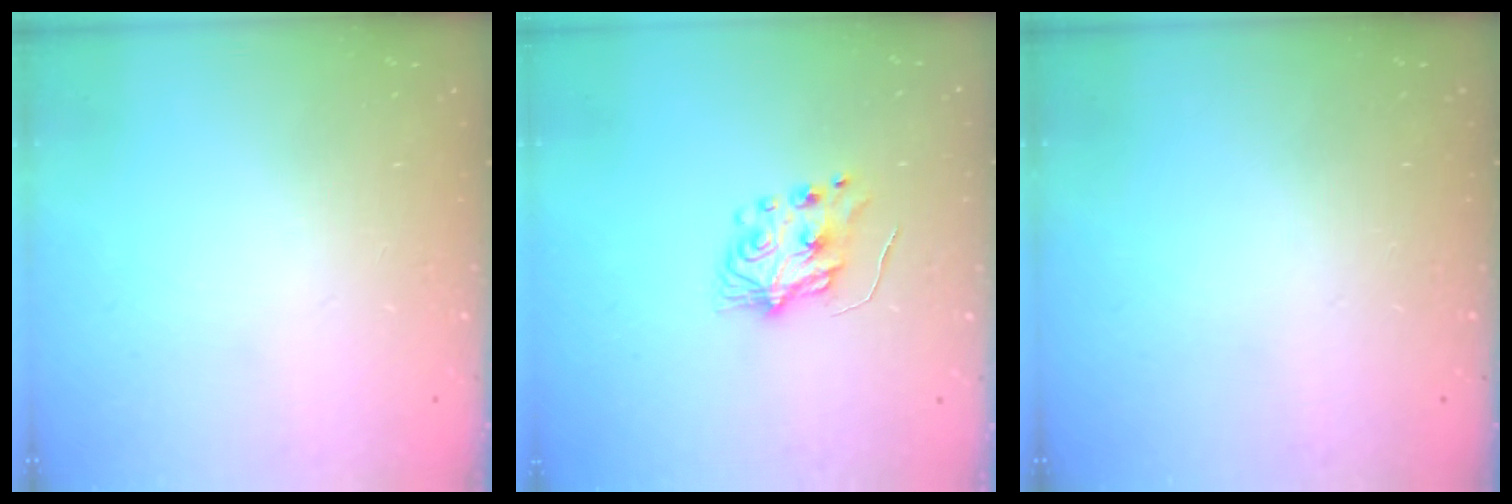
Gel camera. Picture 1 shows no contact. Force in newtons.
{"total": 6.4, "press": 6.4, "slide": 0.5}
{"total": 0.0}